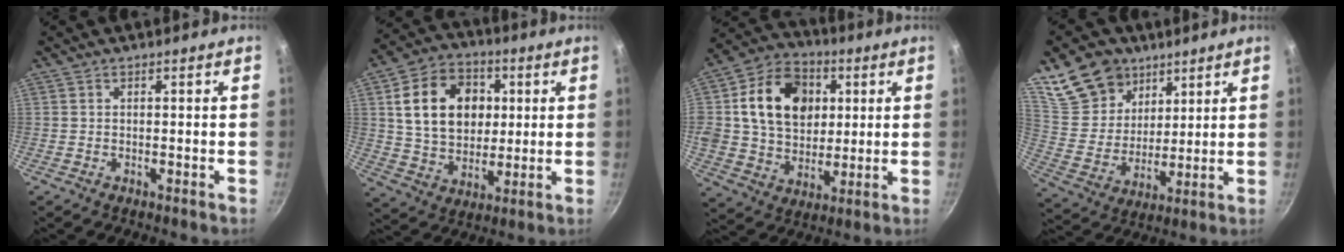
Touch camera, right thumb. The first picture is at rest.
{"total": 17.2, "force": [3.5, 13.0, 10.7], "torque": [-0.152, 0.007, 0.059]}
{"total": 18.0, "force": [3.8, 14.4, 10.1], "torque": [-0.143, 0.011, 0.061]}
{"total": 15.5, "force": [9.3, 10.9, 5.9], "torque": [-0.076, -0.045, 0.183]}